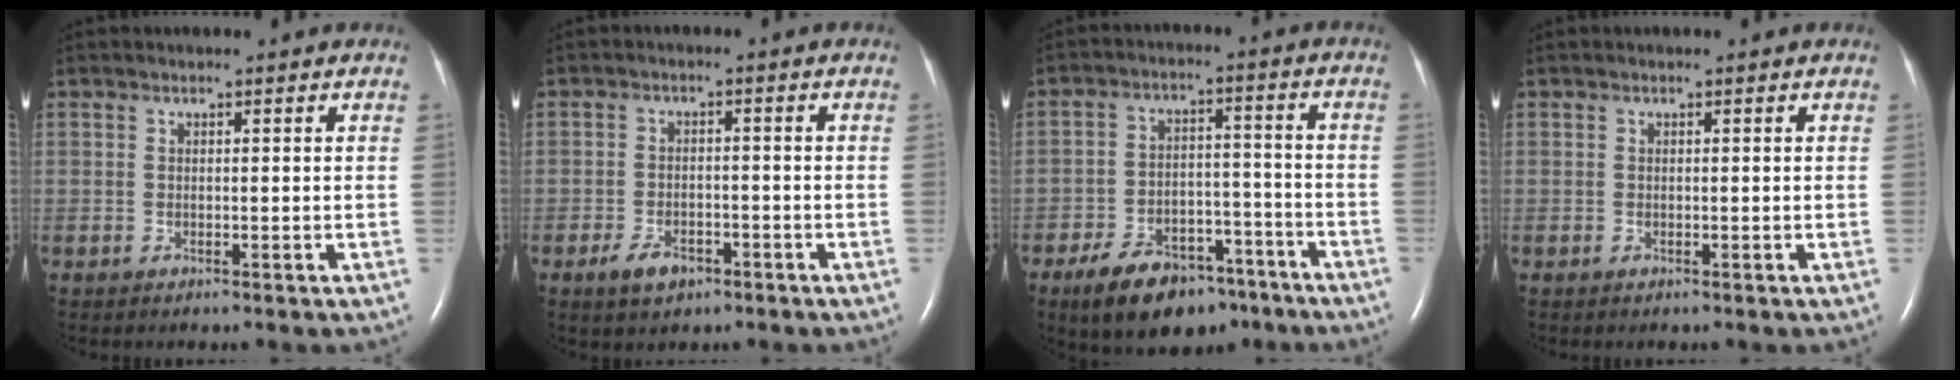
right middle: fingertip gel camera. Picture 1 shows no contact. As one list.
[{"total": 4.2, "force": [-2.5, 2.3, 2.5], "torque": [-0.048, 0.000, -0.038]}, {"total": 12.7, "force": [-9.0, 6.2, 6.4], "torque": [-0.099, 0.010, -0.142]}, {"total": 0.0}]